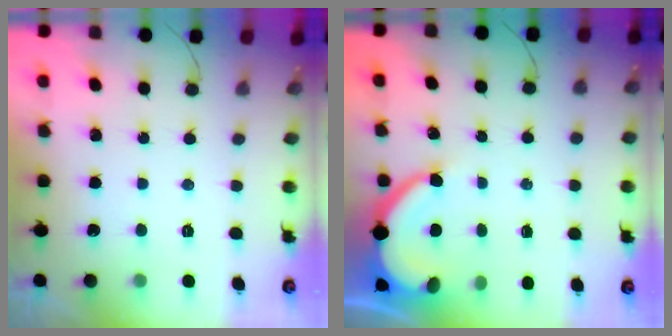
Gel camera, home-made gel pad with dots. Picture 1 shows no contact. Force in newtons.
{"total": 8.8, "press": 8.7, "slide": 0.8}